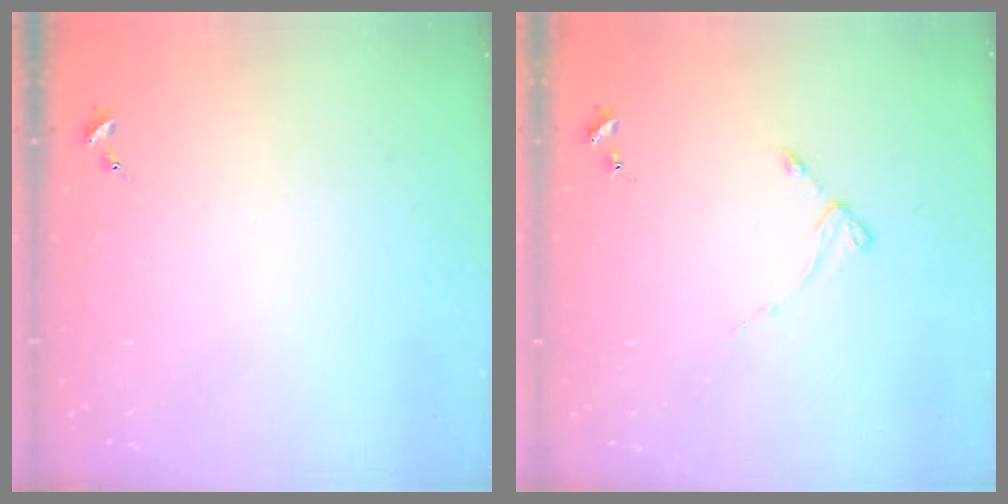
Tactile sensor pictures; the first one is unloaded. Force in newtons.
{"total": 2.9, "press": 2.8, "slide": 0.4}